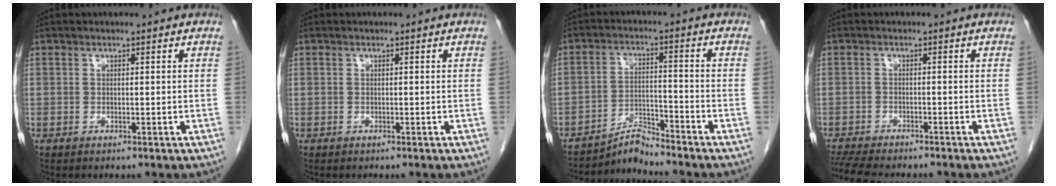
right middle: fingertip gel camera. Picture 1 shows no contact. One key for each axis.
{"total": 0.0}
{"total": 4.5, "fx": -4.5, "fy": -0.6, "fz": -0.2, "tx": 0.001, "ty": -0.006, "tz": -0.078}
{"total": 10.9, "fx": -9.6, "fy": 1.9, "fz": 4.8, "tx": -0.083, "ty": -0.014, "tz": -0.141}